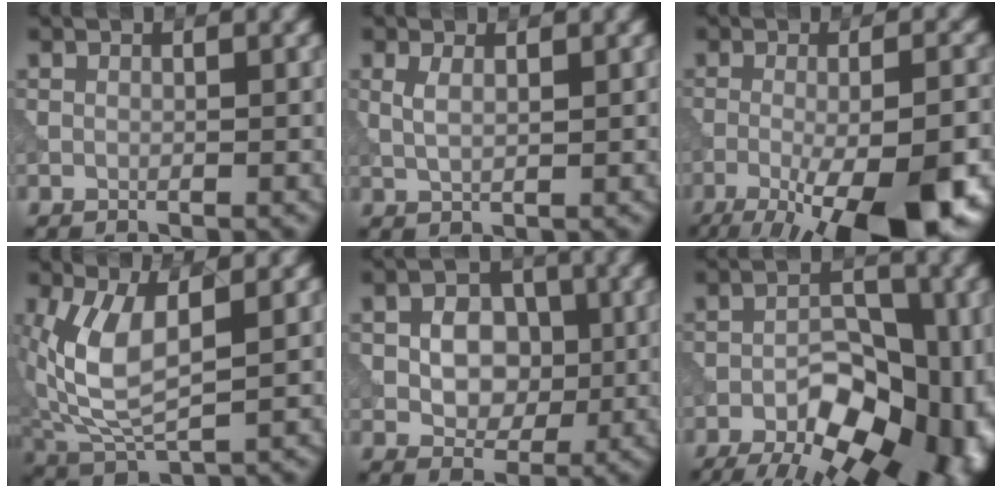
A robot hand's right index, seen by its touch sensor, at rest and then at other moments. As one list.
[{"total": 1.6, "force": [0.5, 0.6, 1.4], "torque": [-0.031, -0.001, 0.013]}, {"total": 13.3, "force": [-6.4, 3.9, 11.0], "torque": [-0.147, -0.017, -0.098]}, {"total": 7.0, "force": [1.2, 3.3, 6.0], "torque": [-0.139, -0.001, 0.024]}, {"total": 5.4, "force": [0.1, 4.1, 3.4], "torque": [-0.049, 0.005, -0.003]}, {"total": 17.9, "force": [-8.4, 9.4, 12.8], "torque": [-0.131, 0.003, -0.110]}]